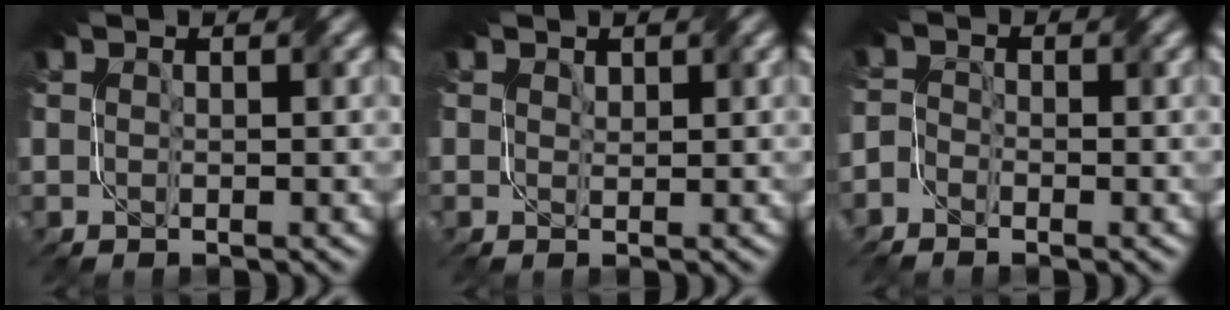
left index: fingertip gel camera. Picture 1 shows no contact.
{"total": 0.5, "force": [0.5, 0.2, -0.1], "torque": [-0.001, -0.003, 0.008]}
{"total": 1.5, "force": [-1.3, 0.7, 0.1], "torque": [0.005, 0.004, -0.034]}